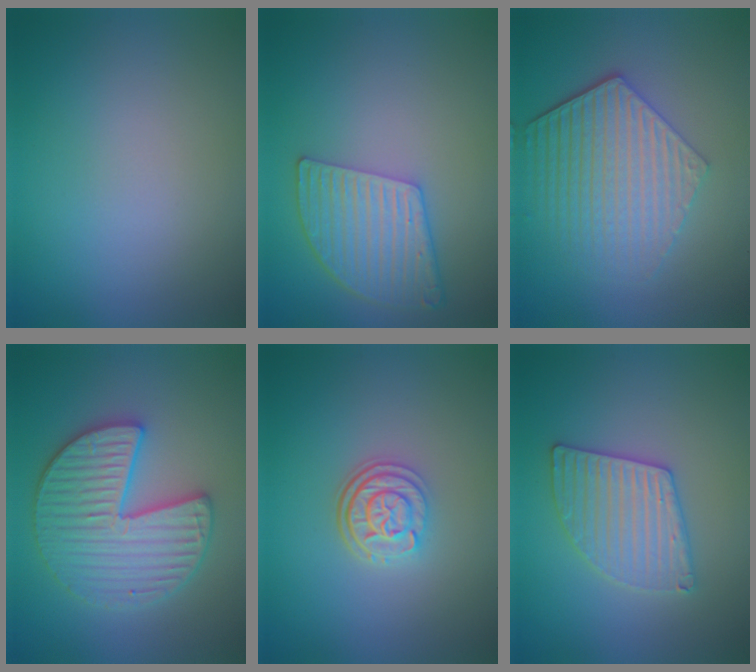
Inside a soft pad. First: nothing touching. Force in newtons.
{"total": 5.0, "press": 4.0, "slide": 3.1}
{"total": 5.9, "press": 4.3, "slide": 4.0}
{"total": 5.9, "press": 5.8, "slide": 0.9}
{"total": 3.2, "press": 2.5, "slide": 2.0}
{"total": 3.4, "press": 3.4, "slide": 0.4}